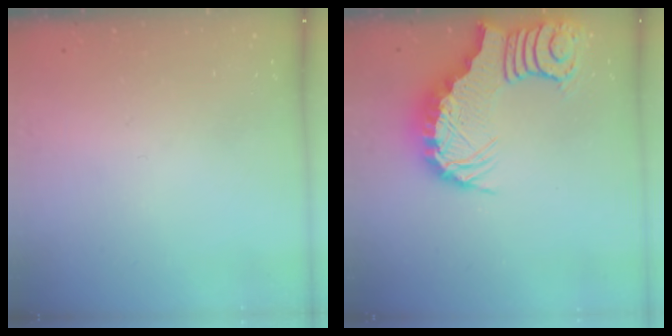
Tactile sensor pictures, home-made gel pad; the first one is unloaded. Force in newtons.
{"total": 3.7, "press": 3.6, "slide": 0.8}